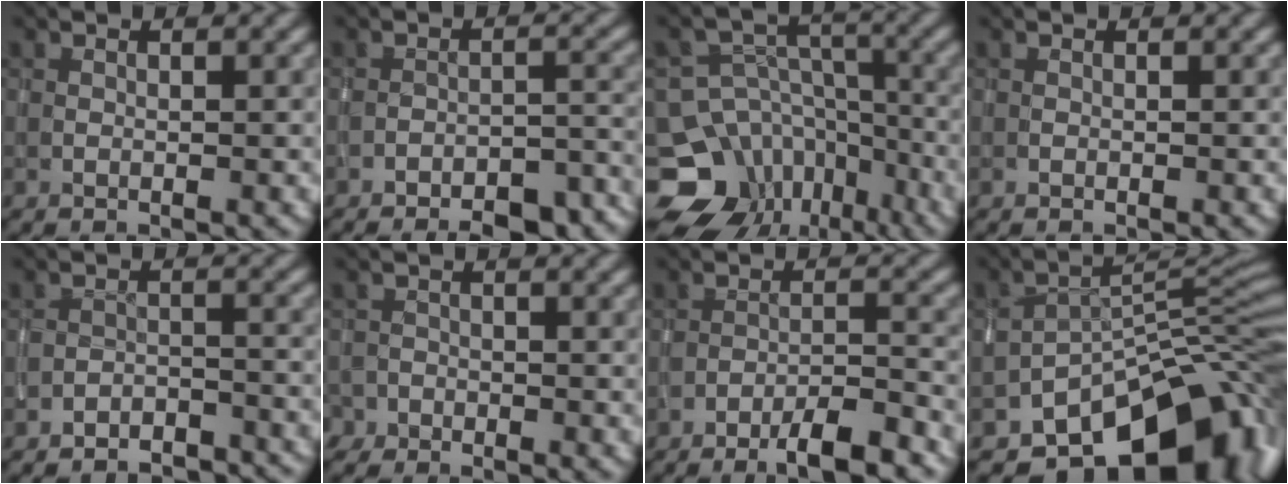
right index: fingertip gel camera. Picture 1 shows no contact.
{"total": 8.6, "force": [-7.4, 2.8, 3.3], "torque": [-0.033, 0.003, -0.089]}
{"total": 14.6, "force": [-9.9, 10.2, 3.1], "torque": [-0.072, -0.016, -0.151]}
{"total": 0.0}
{"total": 5.0, "force": [-4.8, 1.4, 0.7], "torque": [-0.009, 0.004, -0.069]}
{"total": 1.6, "force": [-1.2, 1.0, -0.2], "torque": [0.011, 0.007, -0.020]}
{"total": 5.1, "force": [-3.9, 0.8, 3.2], "torque": [-0.051, 0.006, -0.063]}
{"total": 13.7, "force": [-9.9, 6.6, 6.8], "torque": [-0.089, -0.001, -0.153]}